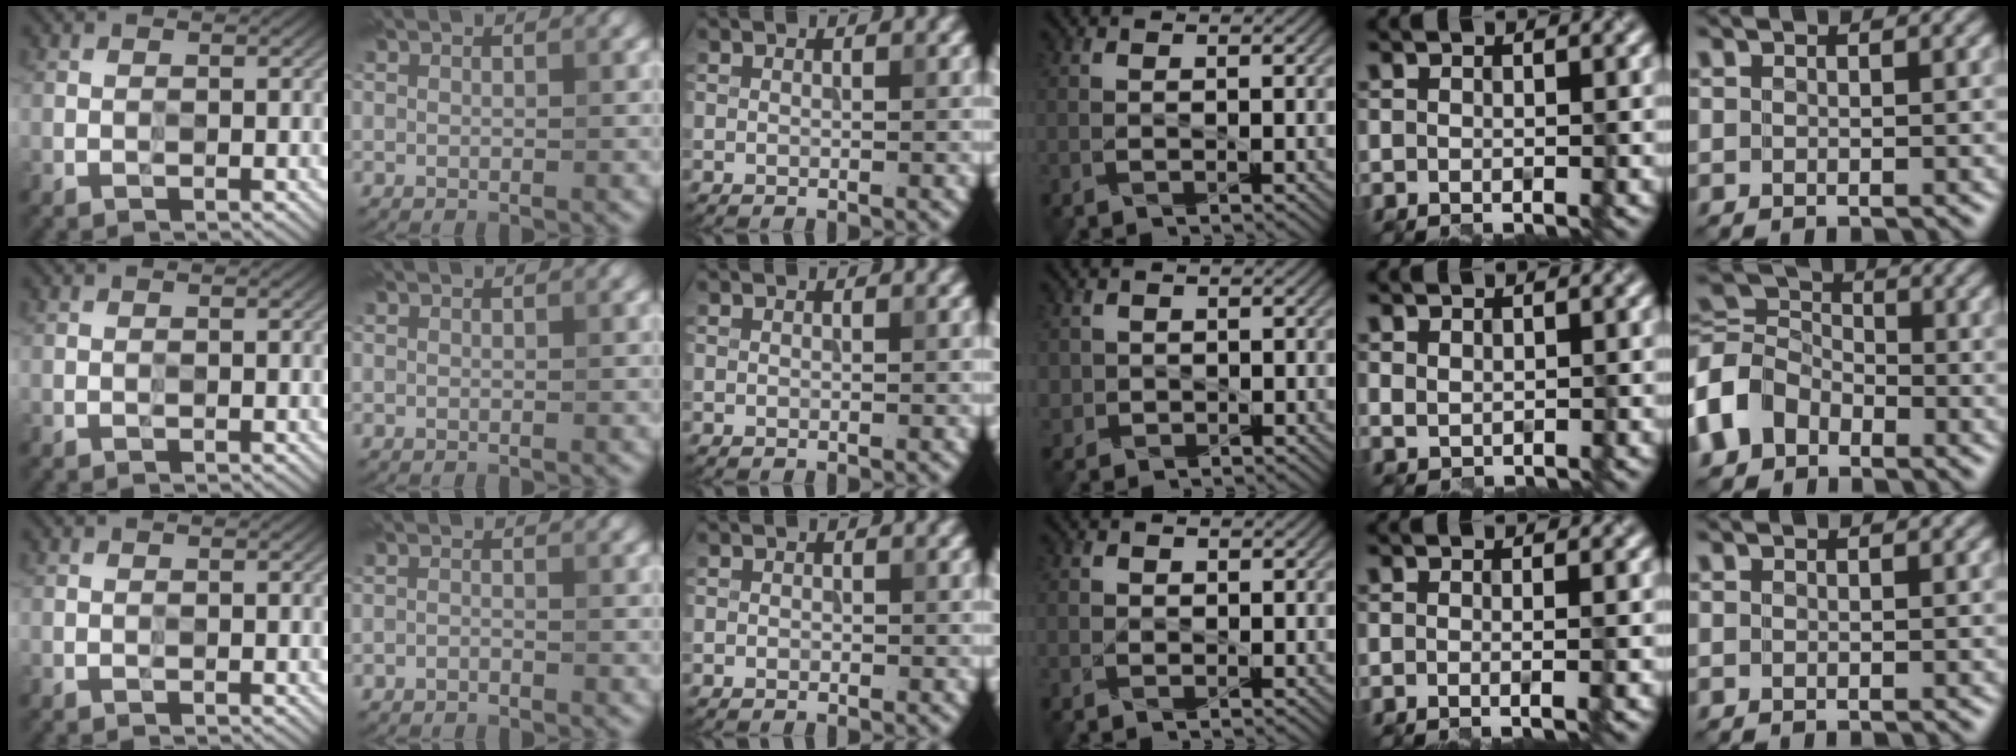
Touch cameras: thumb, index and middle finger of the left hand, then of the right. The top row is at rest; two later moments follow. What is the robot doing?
{"motion": "wipe", "object": "plastic plate"}